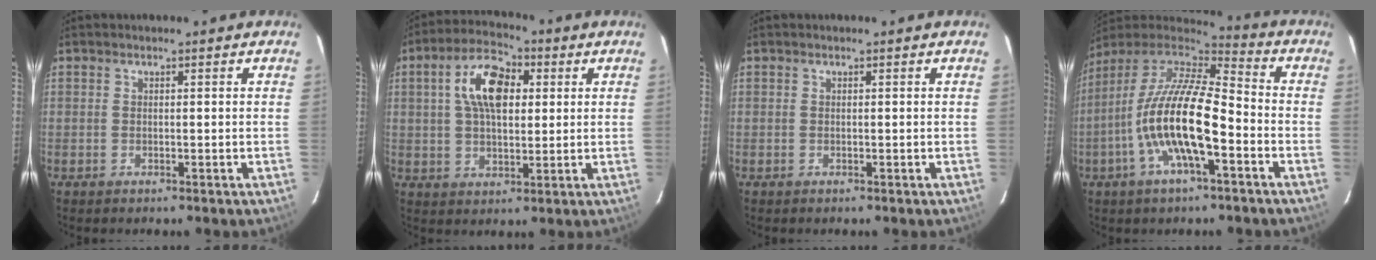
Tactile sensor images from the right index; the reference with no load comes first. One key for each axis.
{"total": 11.1, "fx": 2.8, "fy": 6.0, "fz": 8.9, "tx": -0.161, "ty": 0.027, "tz": 0.046}
{"total": 0.0}
{"total": 17.6, "fx": -5.6, "fy": 4.9, "fz": 16.0, "tx": -0.299, "ty": -0.012, "tz": -0.111}